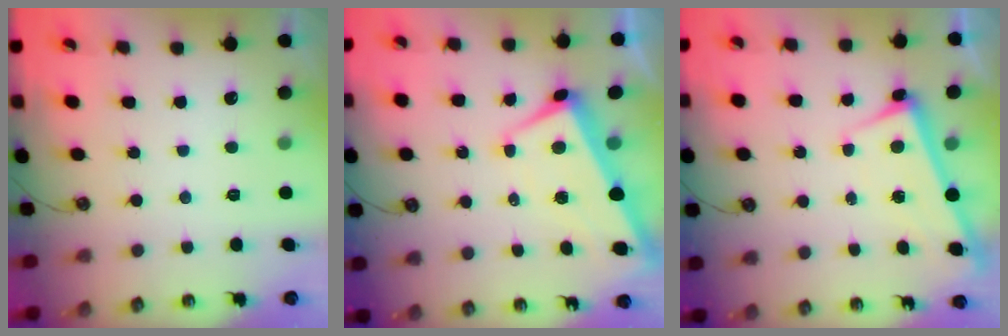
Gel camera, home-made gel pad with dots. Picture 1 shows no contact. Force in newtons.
{"total": 1.2, "press": 0.3, "slide": 1.1}
{"total": 2.9, "press": 2.9, "slide": 0.4}